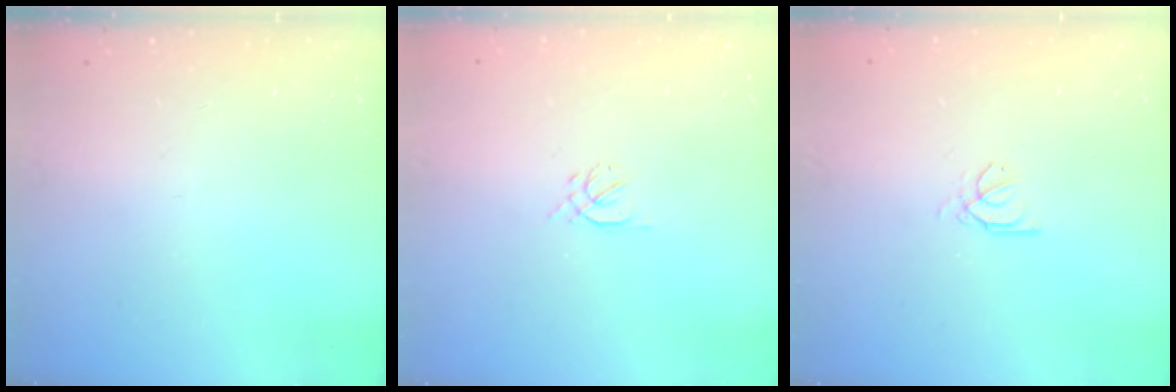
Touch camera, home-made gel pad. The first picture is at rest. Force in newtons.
{"total": 1.6, "press": 1.5, "slide": 0.6}
{"total": 0.7, "press": 0.6, "slide": 0.4}